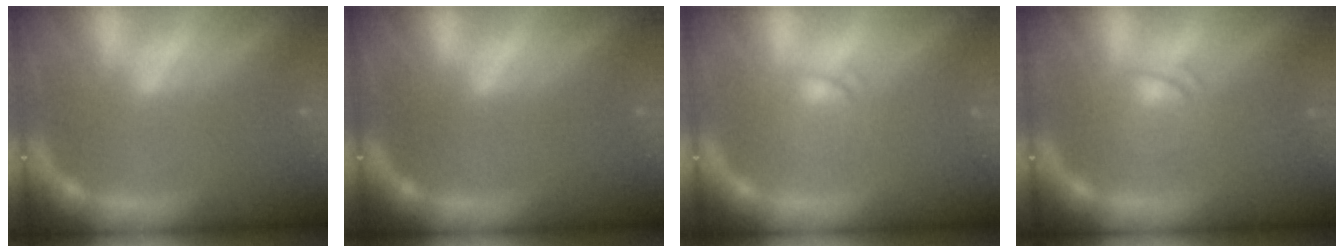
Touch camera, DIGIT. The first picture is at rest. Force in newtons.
{"total": 0.0}
{"total": 2.0}
{"total": 2.4}